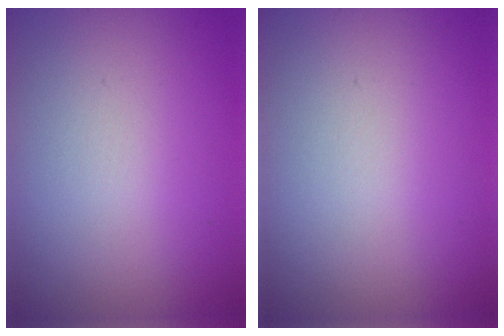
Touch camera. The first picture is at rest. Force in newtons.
{"total": 0.0}